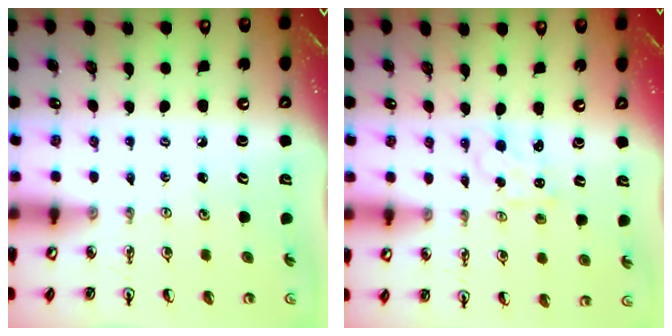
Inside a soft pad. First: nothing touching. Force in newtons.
{"total": 0.8, "press": 0.8, "slide": 0.3}